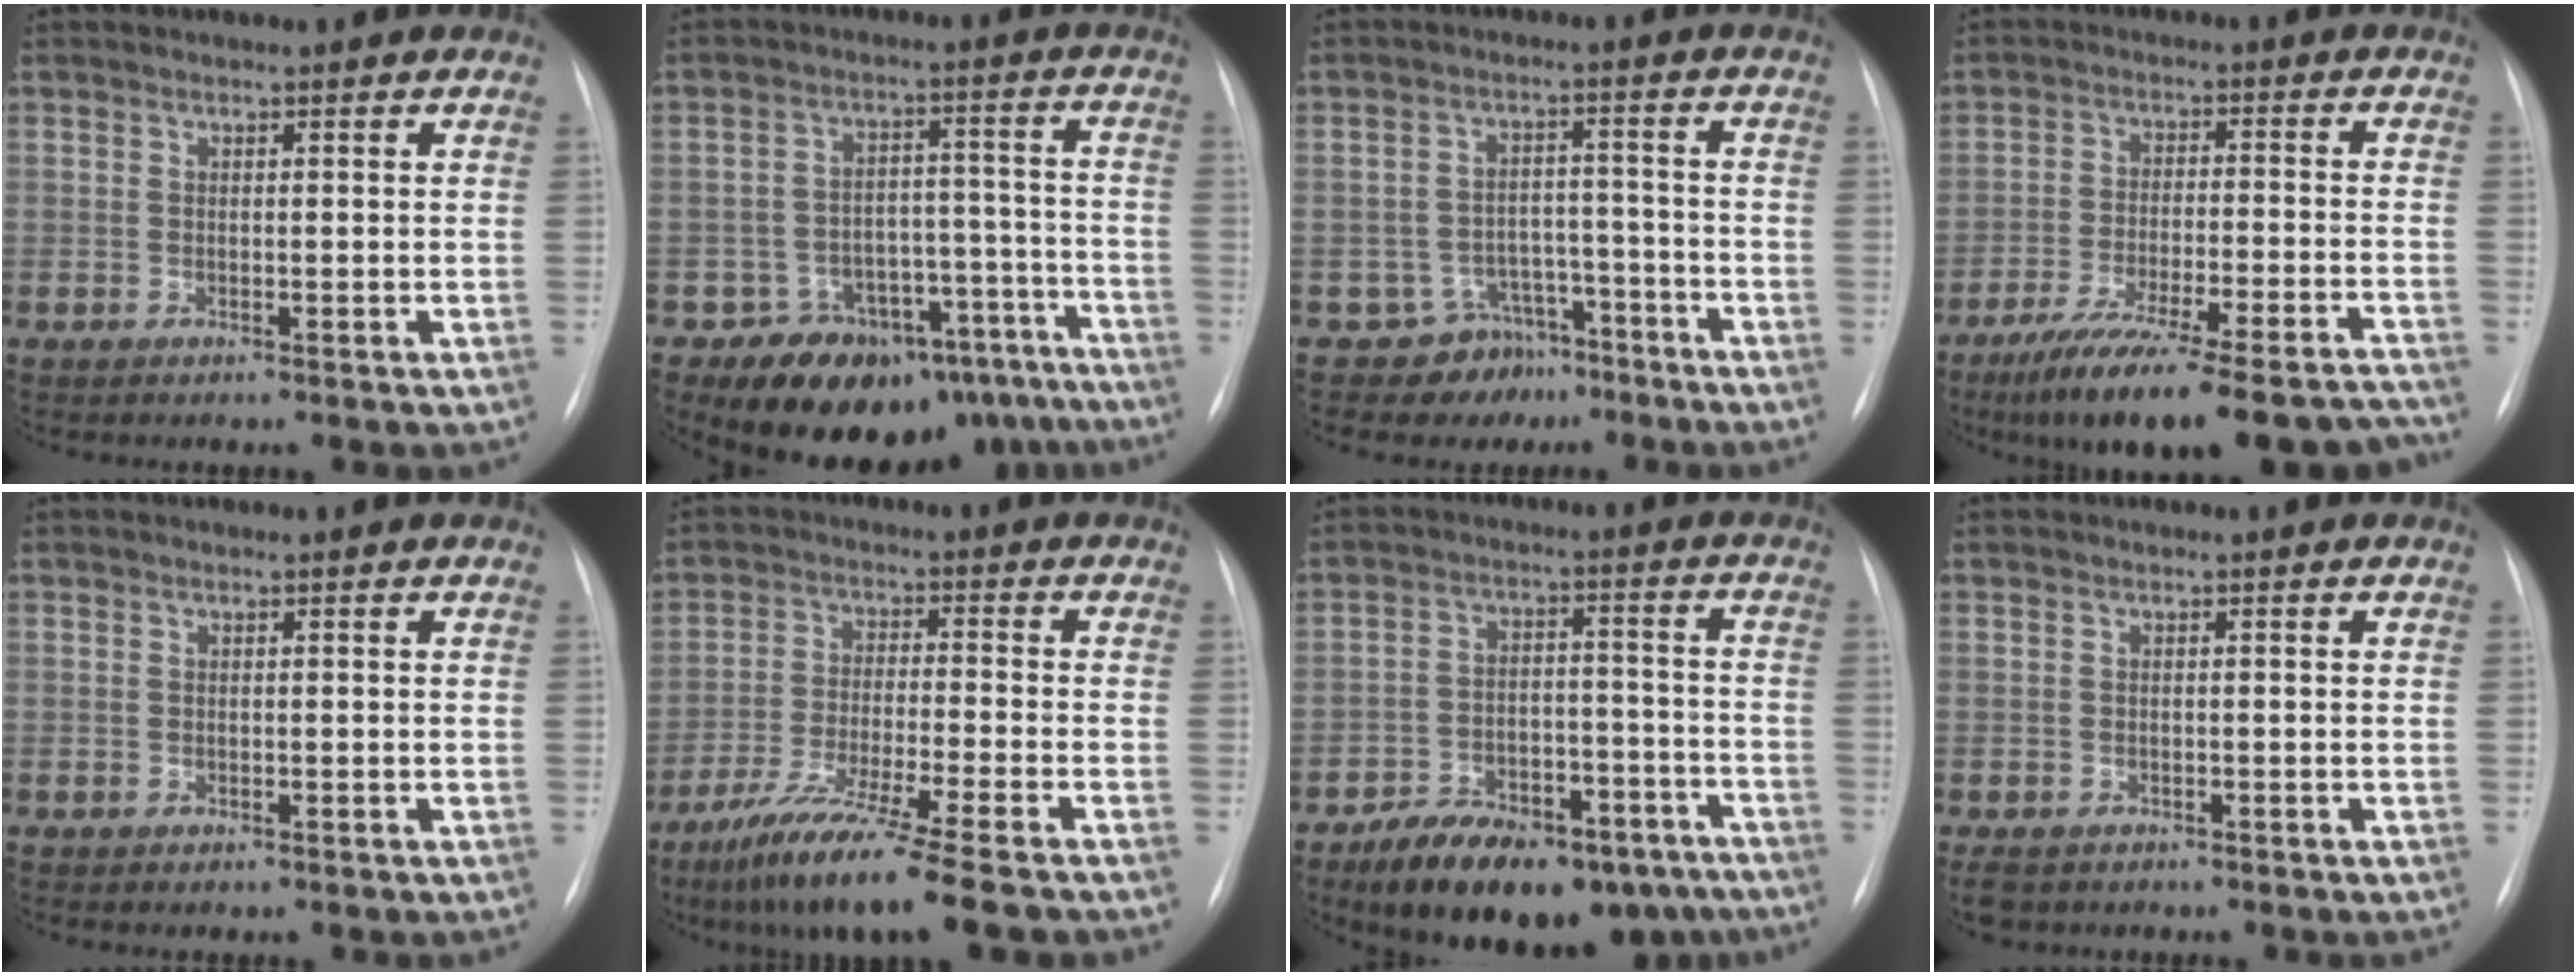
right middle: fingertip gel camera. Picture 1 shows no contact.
{"total": 16.1, "force": [-13.2, 8.1, 4.2], "torque": [-0.029, 0.062, -0.175]}
{"total": 6.9, "force": [-5.0, 4.7, -0.2], "torque": [0.021, 0.042, -0.073]}
{"total": 21.7, "force": [-18.4, 3.2, 11.0], "torque": [-0.121, -0.008, -0.266]}
{"total": 0.0}
{"total": 13.0, "force": [-9.6, -0.4, 8.7], "torque": [-0.153, -0.043, -0.162]}
{"total": 18.2, "force": [-13.7, 7.7, 9.2], "torque": [-0.112, 0.030, -0.202]}
{"total": 4.1, "force": [-3.0, 2.5, 1.3], "torque": [-0.021, -0.004, -0.042]}